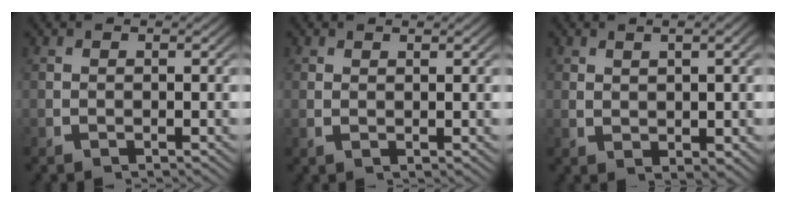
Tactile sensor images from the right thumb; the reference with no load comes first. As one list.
[{"total": 1.0, "force": [0.8, -0.2, 0.6], "torque": [-0.013, -0.003, 0.019]}, {"total": 2.8, "force": [1.1, 1.0, 2.4], "torque": [-0.032, 0.002, 0.027]}]